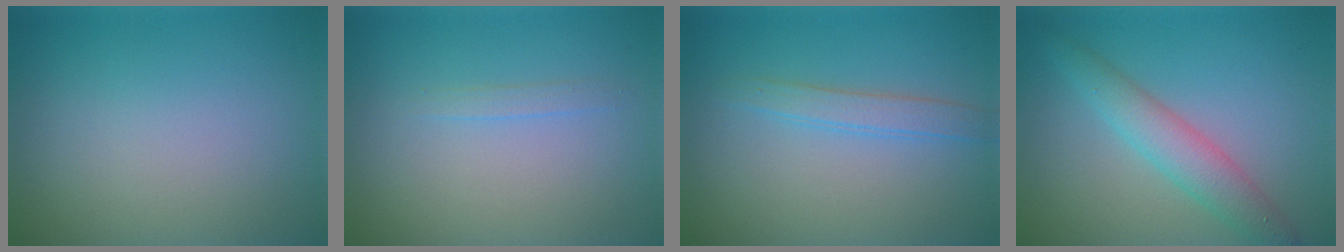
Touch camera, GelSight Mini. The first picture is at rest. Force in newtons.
{"total": 0.8, "press": 0.8, "slide": 0.0}
{"total": 2.0, "press": 2.0, "slide": 0.1}
{"total": 3.7, "press": 3.7, "slide": 0.1}